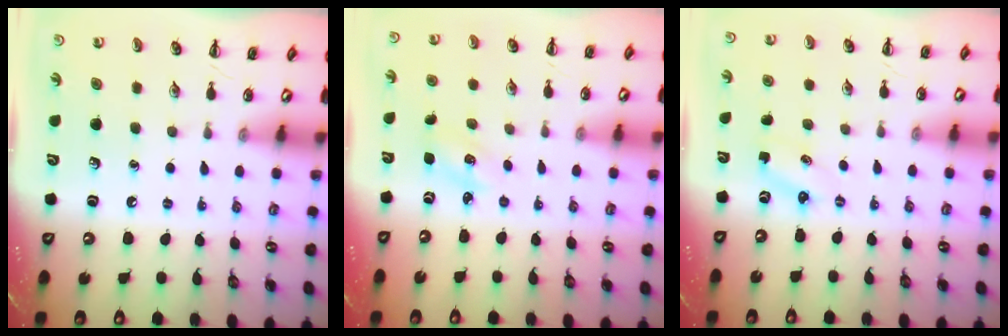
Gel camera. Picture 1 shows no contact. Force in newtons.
{"total": 2.2, "press": 2.1, "slide": 0.6}
{"total": 2.2, "press": 2.1, "slide": 0.6}